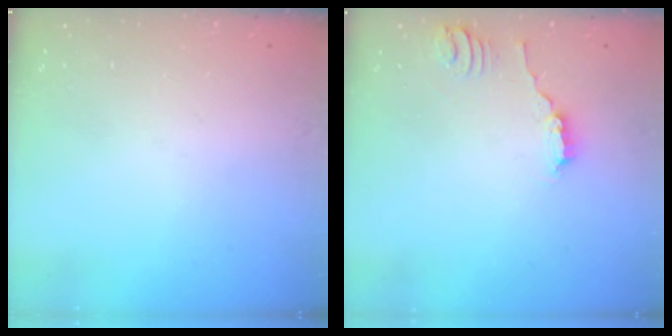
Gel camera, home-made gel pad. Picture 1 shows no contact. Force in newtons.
{"total": 3.8, "press": 3.8, "slide": 0.3}